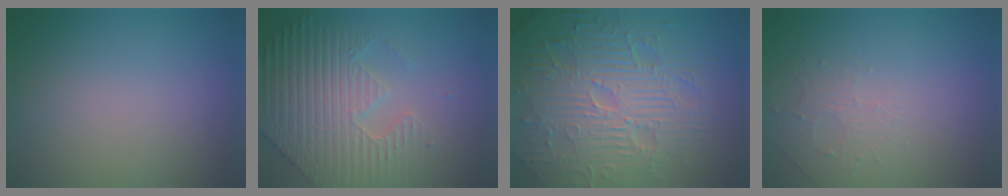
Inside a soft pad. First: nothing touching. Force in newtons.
{"total": 5.9, "press": 5.4, "slide": 2.5}
{"total": 11.4, "press": 7.4, "slide": 8.7}
{"total": 1.4, "press": 0.7, "slide": 1.2}